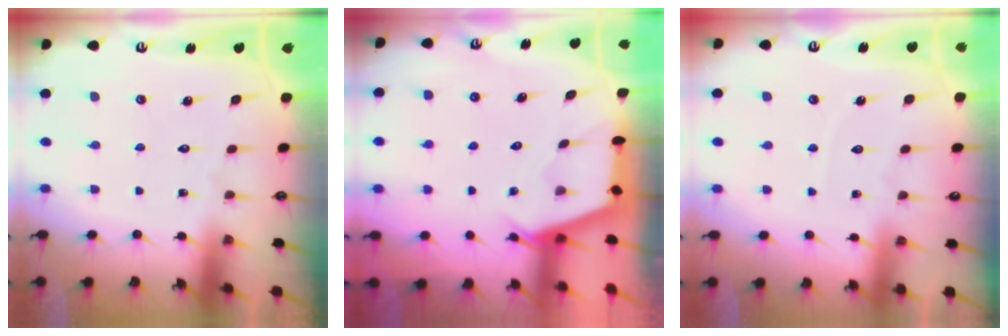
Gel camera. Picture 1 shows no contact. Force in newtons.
{"total": 2.6, "press": 2.6, "slide": 0.3}
{"total": 2.7, "press": 2.6, "slide": 0.4}